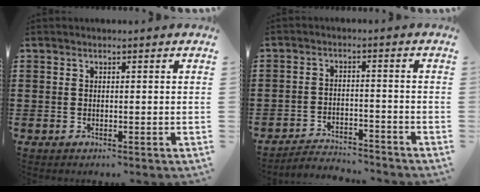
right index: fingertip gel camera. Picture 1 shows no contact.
{"total": 3.3, "force": [-3.3, 0.4, 0.3], "torque": [-0.013, 0.005, -0.071]}